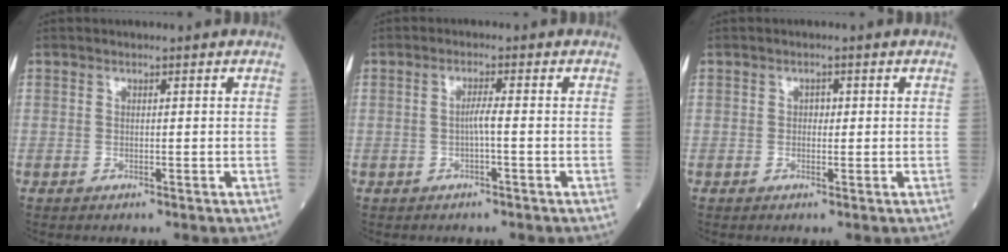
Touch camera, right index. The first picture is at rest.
{"total": 1.9, "force": [-0.4, -0.2, 1.8], "torque": [-0.033, 0.002, -0.005]}
{"total": 1.0, "force": [0.1, 0.7, 0.7], "torque": [-0.008, 0.003, 0.002]}